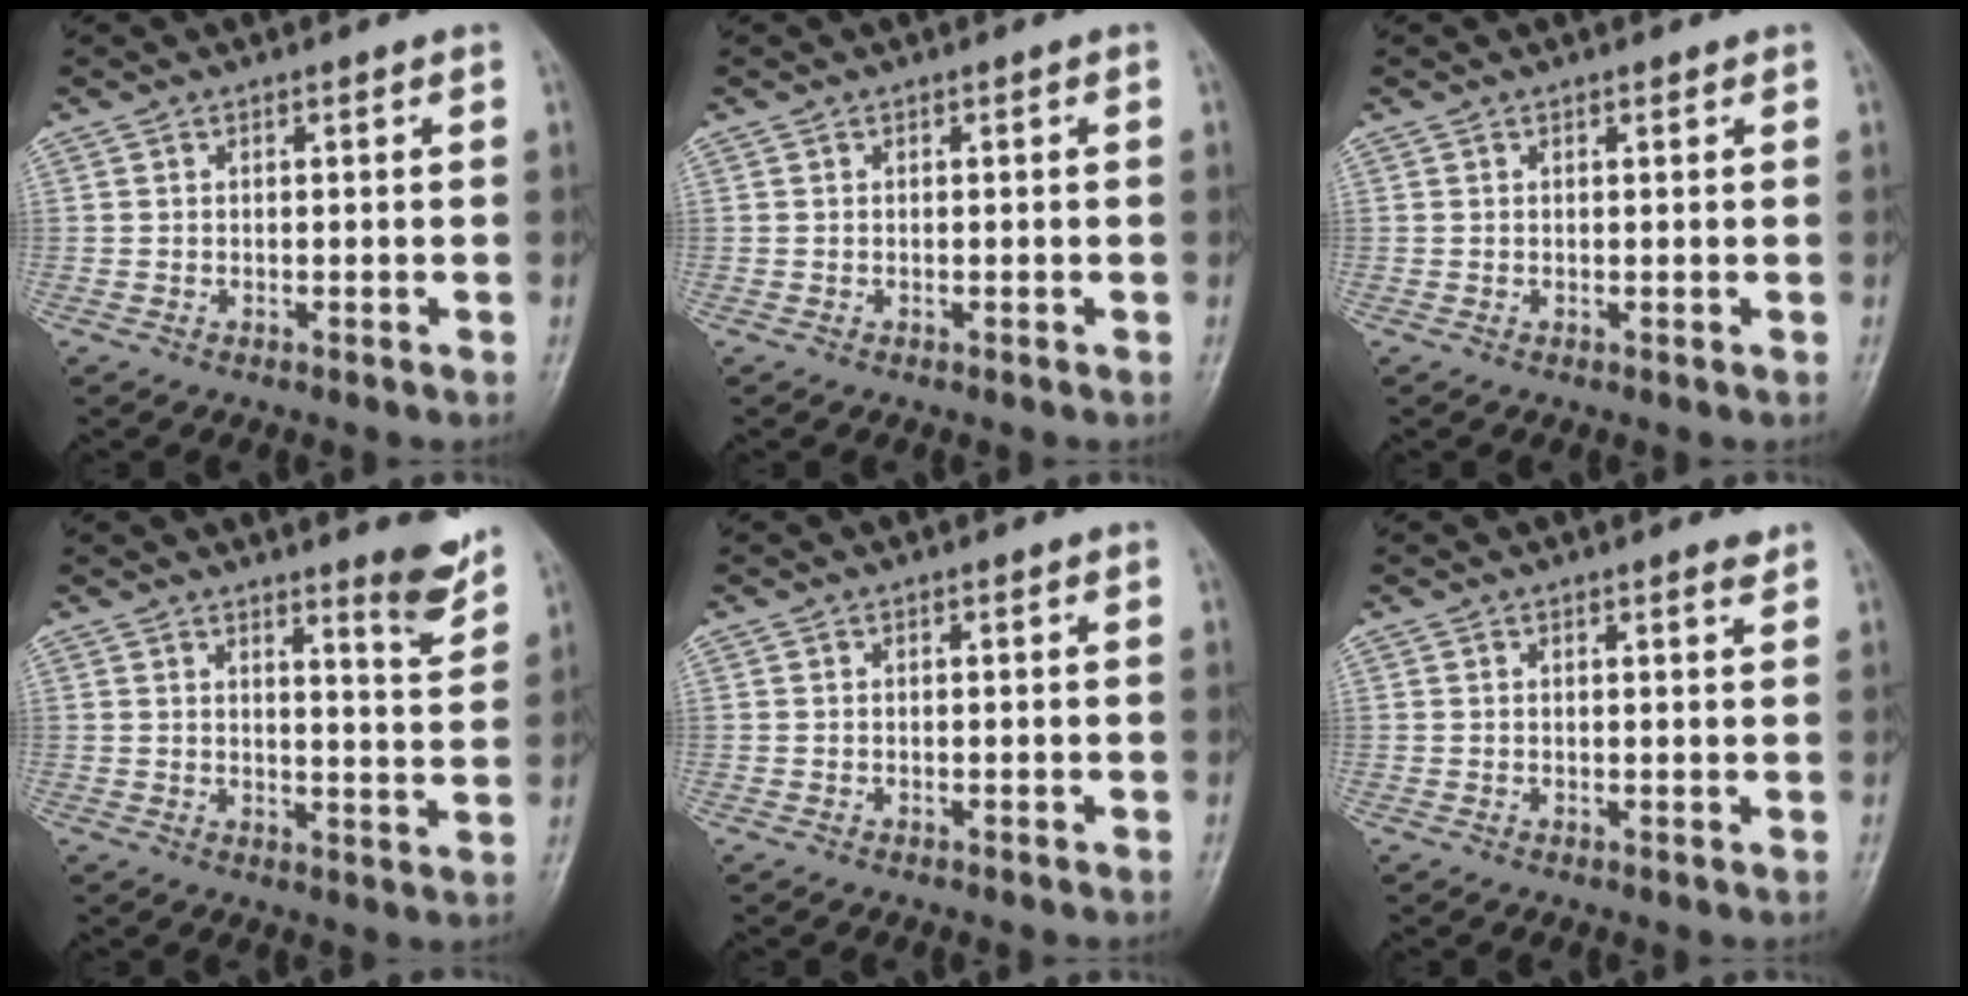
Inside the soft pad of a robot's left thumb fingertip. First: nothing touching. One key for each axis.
{"total": 0.0}
{"total": 0.6, "fx": 0.5, "fy": 0.2, "fz": 0.3, "tx": -0.008, "ty": -0.003, "tz": 0.006}
{"total": 6.4, "fx": 5.0, "fy": 0.6, "fz": 3.8, "tx": -0.039, "ty": -0.046, "tz": 0.071}
{"total": 0.0}
{"total": 1.6, "fx": 1.3, "fy": 0.3, "fz": 0.9, "tx": -0.009, "ty": -0.008, "tz": 0.017}